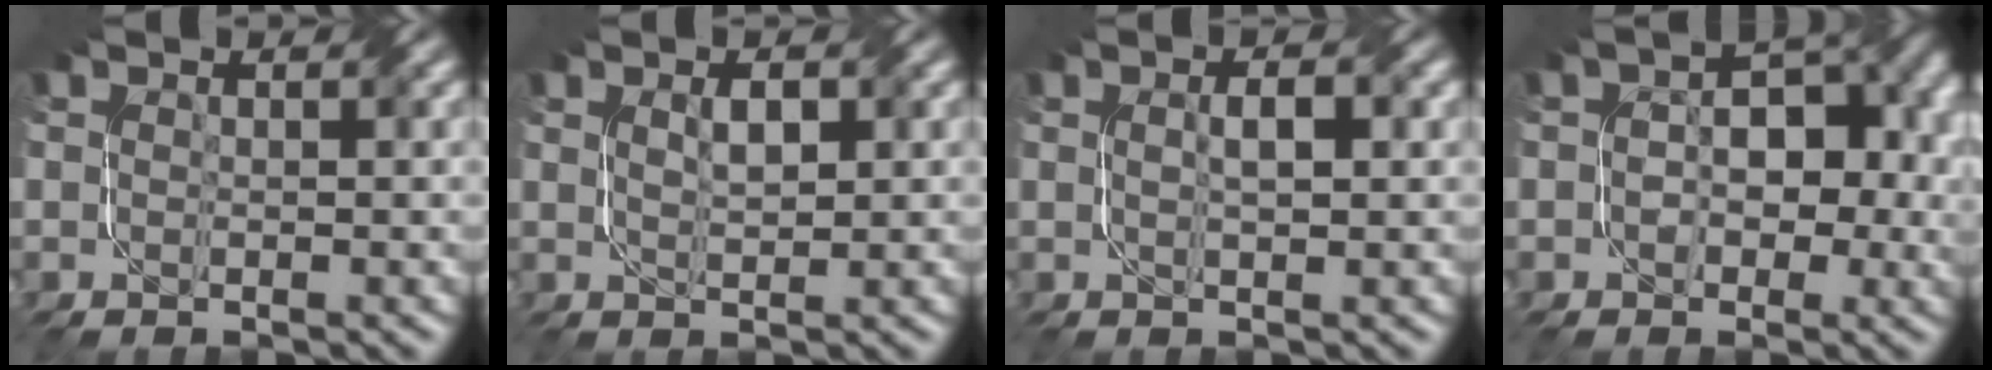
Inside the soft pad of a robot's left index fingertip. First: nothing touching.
{"total": 1.0, "force": [0.7, -0.1, 0.8], "torque": [-0.020, 0.004, 0.016]}
{"total": 1.5, "force": [0.3, -0.2, 1.5], "torque": [-0.028, 0.006, 0.006]}
{"total": 6.7, "force": [-0.9, 4.0, 5.2], "torque": [-0.049, 0.019, -0.014]}